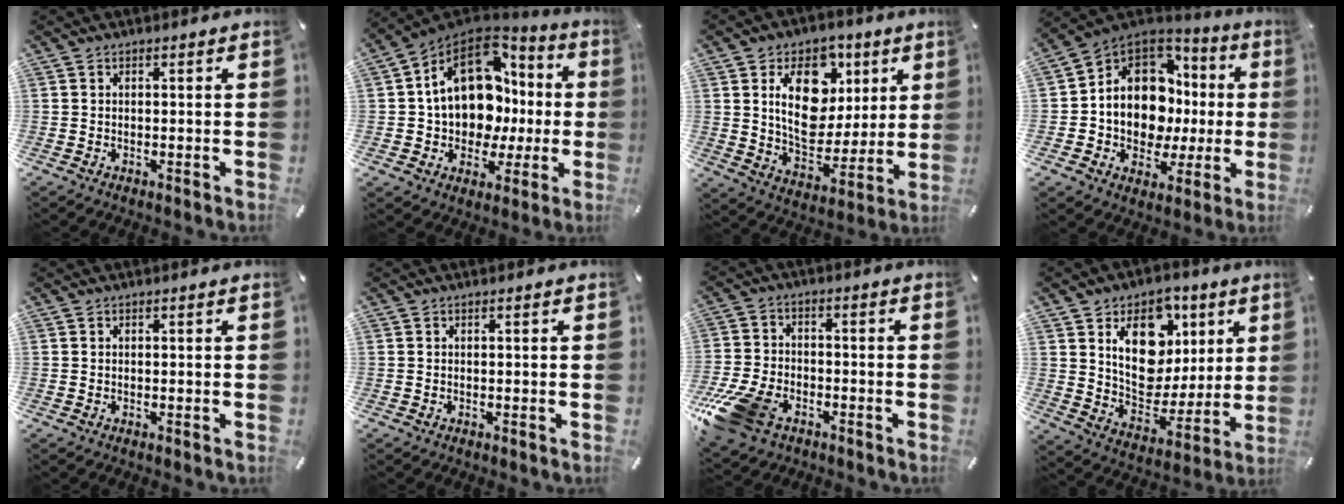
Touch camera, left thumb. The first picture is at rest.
{"total": 17.6, "force": [3.7, 13.3, 10.8], "torque": [-0.187, -0.017, 0.070]}
{"total": 17.4, "force": [5.7, 12.5, 10.6], "torque": [-0.164, -0.010, 0.106]}
{"total": 12.8, "force": [1.4, 11.0, 6.5], "torque": [-0.115, -0.027, 0.032]}
{"total": 0.0}
{"total": 0.0}
{"total": 13.8, "force": [-7.5, 8.6, 7.7], "torque": [-0.159, 0.038, -0.133]}
{"total": 16.9, "force": [6.5, 12.6, 9.1], "torque": [-0.123, -0.028, 0.123]}